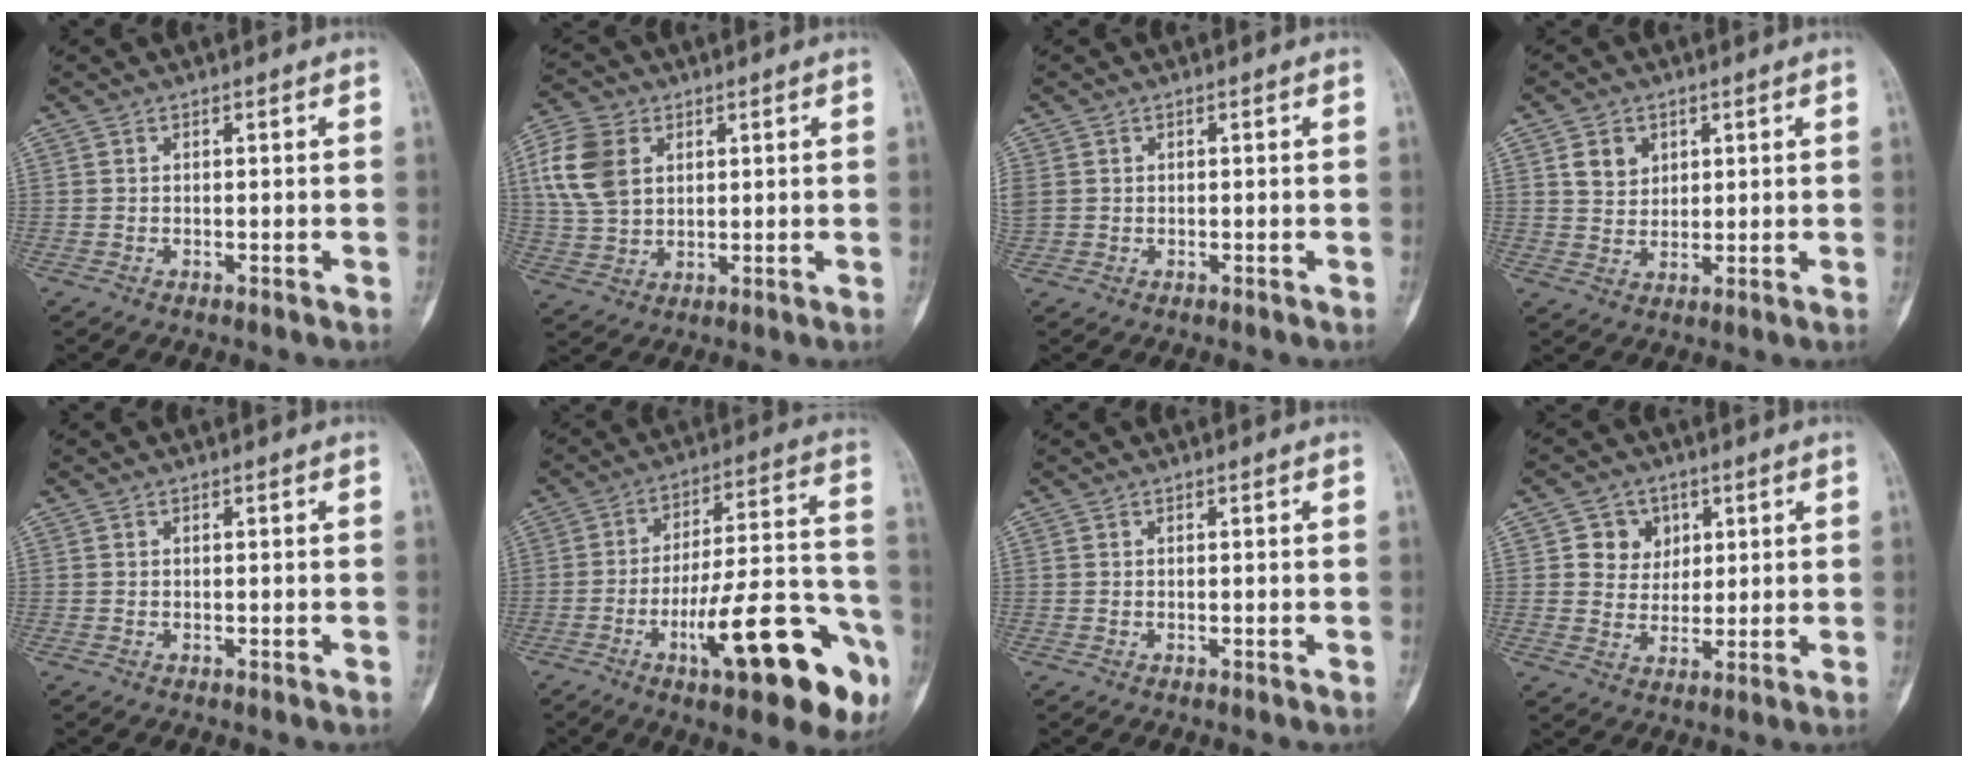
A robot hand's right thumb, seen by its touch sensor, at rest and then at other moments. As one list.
[{"total": 10.8, "force": [3.2, 7.8, 6.8], "torque": [-0.128, 0.001, 0.062]}, {"total": 2.9, "force": [0.4, 2.5, 1.5], "torque": [-0.045, 0.011, 0.013]}, {"total": 5.1, "force": [2.2, 4.1, 2.2], "torque": [-0.018, -0.014, 0.043]}, {"total": 0.0}, {"total": 24.1, "force": [-10.5, 6.9, 20.5], "torque": [-0.259, 0.062, -0.149]}, {"total": 0.0}, {"total": 6.3, "force": [2.2, 5.7, 1.6], "torque": [0.008, -0.003, 0.036]}]